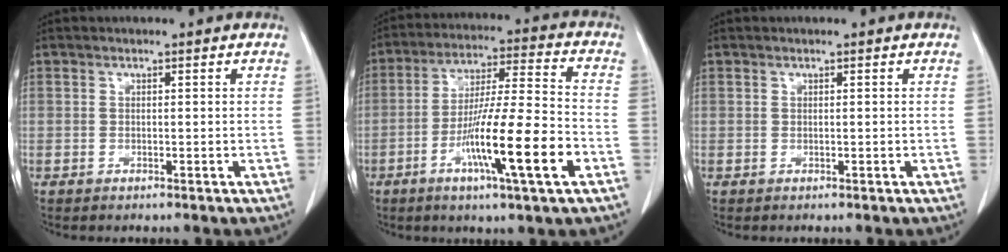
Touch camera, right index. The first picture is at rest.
{"total": 15.4, "force": [-5.8, 0.2, 14.3], "torque": [-0.253, -0.013, -0.102]}
{"total": 0.0}